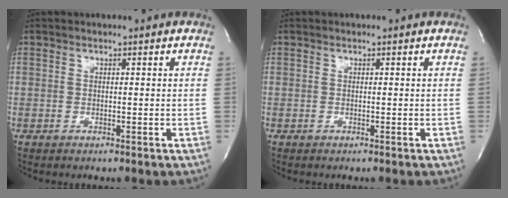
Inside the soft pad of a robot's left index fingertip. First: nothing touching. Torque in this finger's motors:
{"motor_torque": [0.00, 0.00, 0.00, 0.00]}